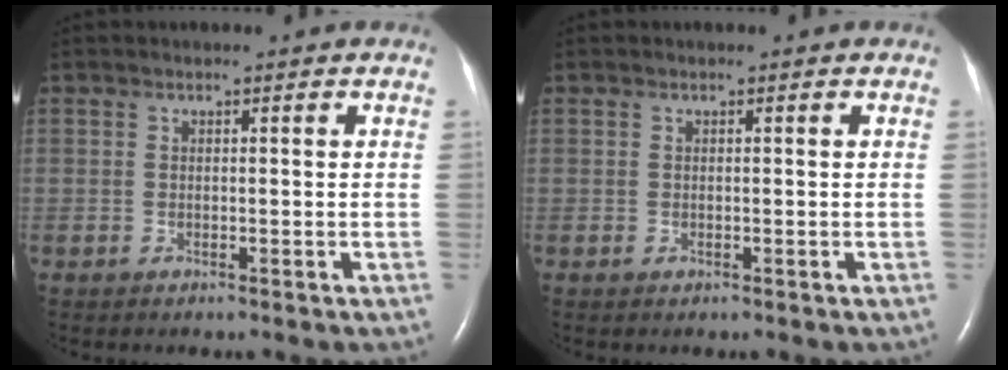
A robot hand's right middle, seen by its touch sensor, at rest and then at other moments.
{"total": 0.0}